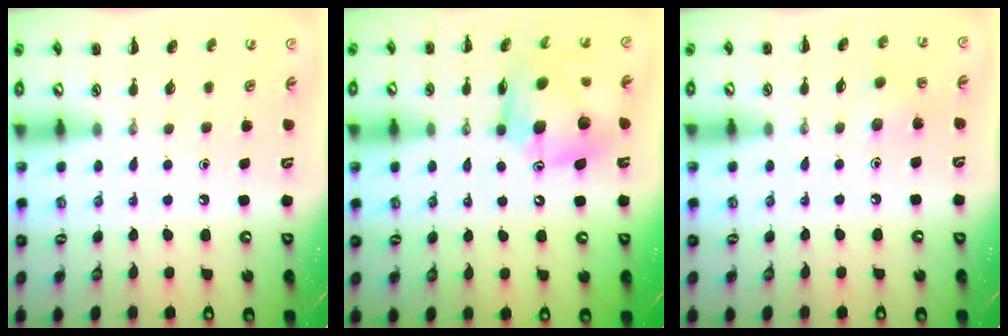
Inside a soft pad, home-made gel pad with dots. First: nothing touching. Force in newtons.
{"total": 11.6, "press": 11.1, "slide": 3.3}
{"total": 4.1, "press": 4.0, "slide": 1.0}